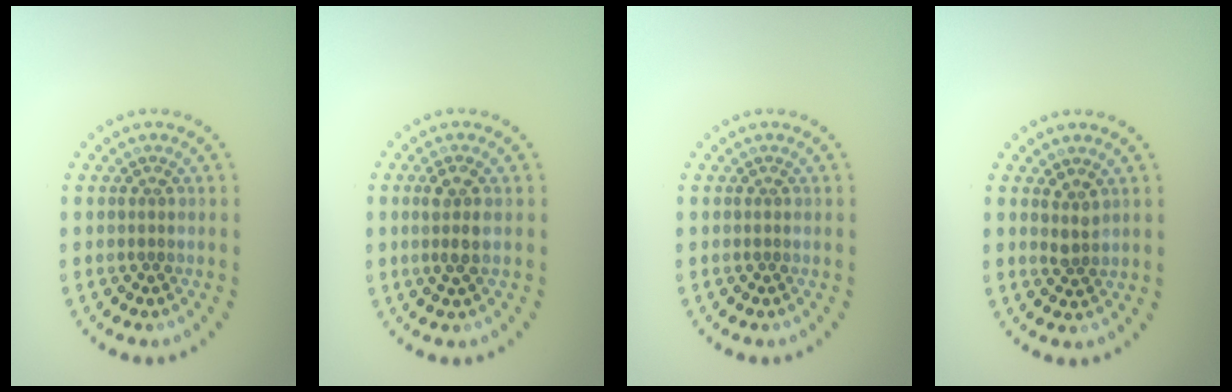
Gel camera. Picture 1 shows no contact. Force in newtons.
{"total": 2.0, "press": 1.8, "slide": 0.9}
{"total": 0.0}
{"total": 1.4, "press": 1.2, "slide": 0.8}